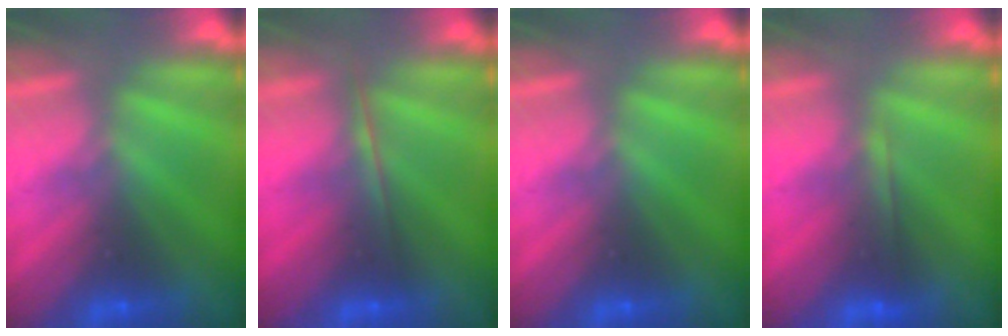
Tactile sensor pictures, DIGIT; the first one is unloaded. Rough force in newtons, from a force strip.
{"total": 1.7}
{"total": 0.0}
{"total": 1.8}